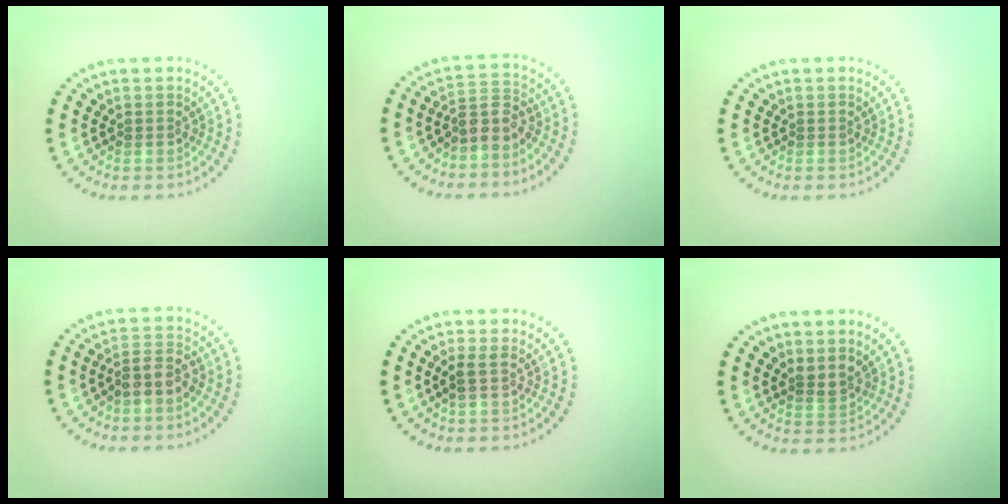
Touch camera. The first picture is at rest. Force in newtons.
{"total": 2.5, "press": 2.0, "slide": 1.6}
{"total": 0.0}
{"total": 2.2, "press": 1.9, "slide": 1.2}
{"total": 1.1, "press": 0.9, "slide": 0.6}
{"total": 1.6, "press": 1.2, "slide": 1.0}